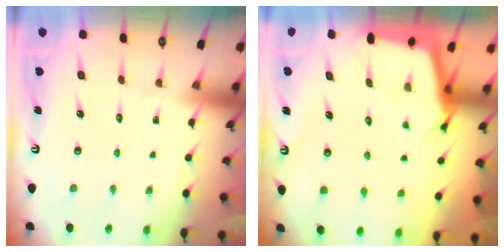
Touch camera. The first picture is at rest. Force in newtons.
{"total": 2.7, "press": 2.7, "slide": 0.1}